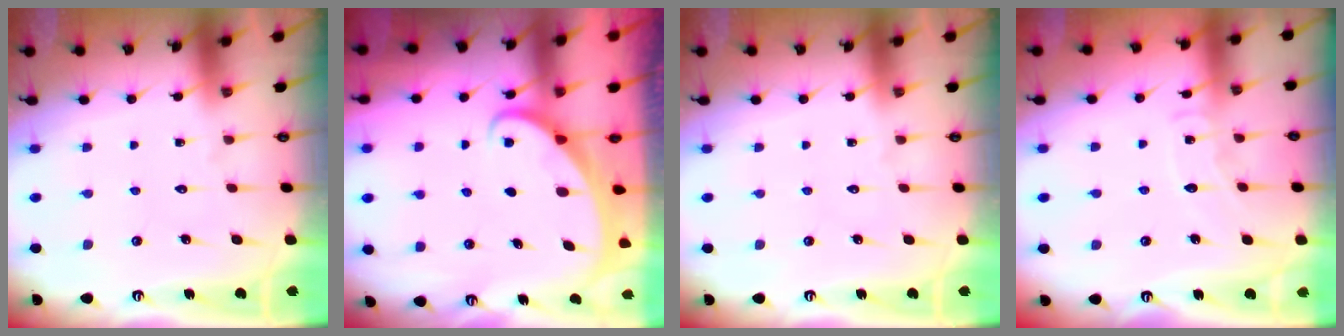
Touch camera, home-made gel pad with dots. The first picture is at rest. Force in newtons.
{"total": 1.7, "press": 1.6, "slide": 0.2}
{"total": 0.0}
{"total": 6.4, "press": 6.3, "slide": 0.6}